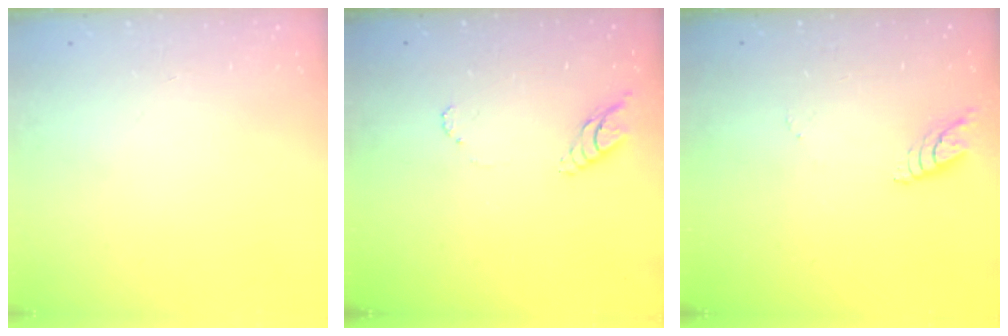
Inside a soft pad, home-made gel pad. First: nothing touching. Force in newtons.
{"total": 7.8, "press": 7.7, "slide": 0.8}
{"total": 6.0, "press": 6.0, "slide": 0.4}